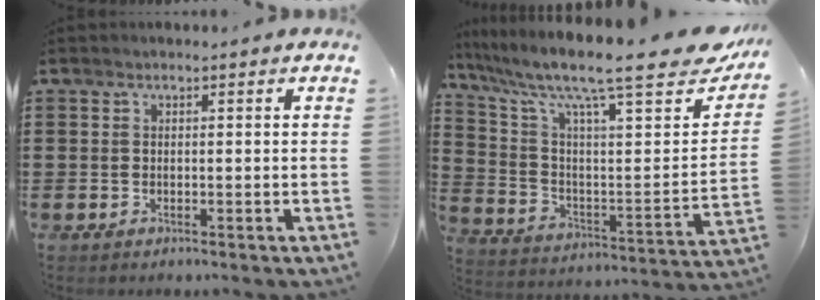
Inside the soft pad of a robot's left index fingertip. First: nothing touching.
{"total": 13.2, "force": [10.0, 1.6, 8.5], "torque": [-0.176, -0.068, 0.153]}